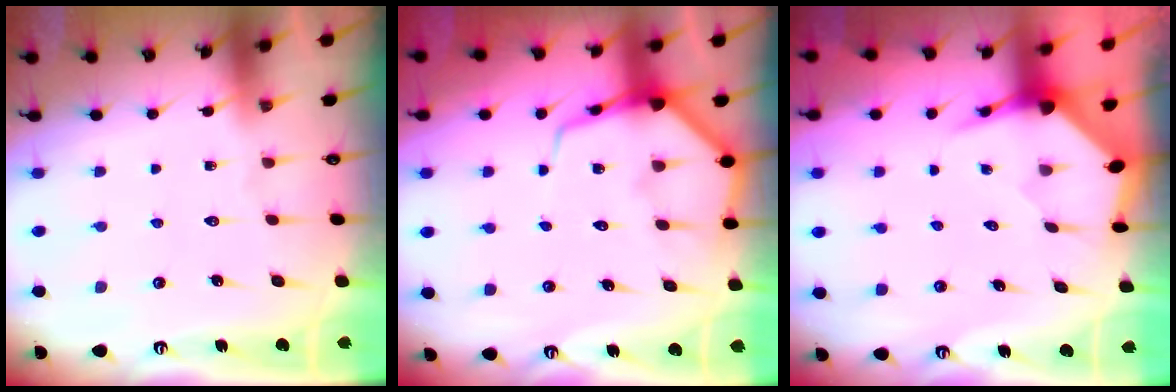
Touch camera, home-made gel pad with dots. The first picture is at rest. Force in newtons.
{"total": 7.5, "press": 7.5, "slide": 0.9}
{"total": 3.7, "press": 3.6, "slide": 0.4}